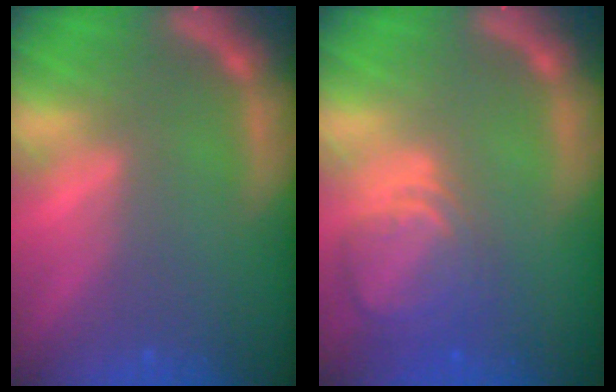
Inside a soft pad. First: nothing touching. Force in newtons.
{"total": 6.1}